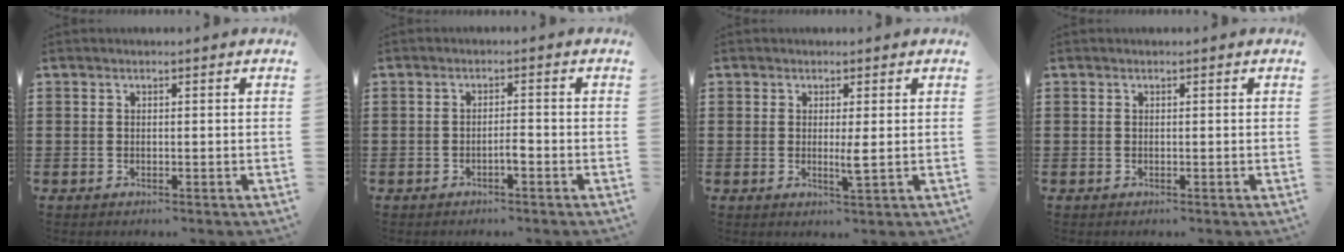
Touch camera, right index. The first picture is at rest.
{"total": 1.7, "force": [-1.0, 0.3, 1.4], "torque": [-0.027, -0.001, -0.018]}
{"total": 2.3, "force": [0.0, 0.1, 2.3], "torque": [-0.044, -0.006, 0.000]}
{"total": 0.0}